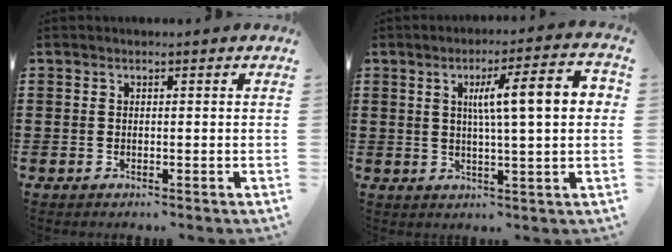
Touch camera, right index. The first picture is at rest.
{"total": 10.2, "force": [2.1, 1.5, 9.8], "torque": [-0.170, 0.004, 0.025]}